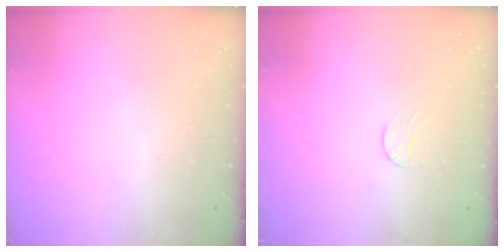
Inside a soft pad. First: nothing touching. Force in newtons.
{"total": 4.2, "press": 4.2, "slide": 0.3}